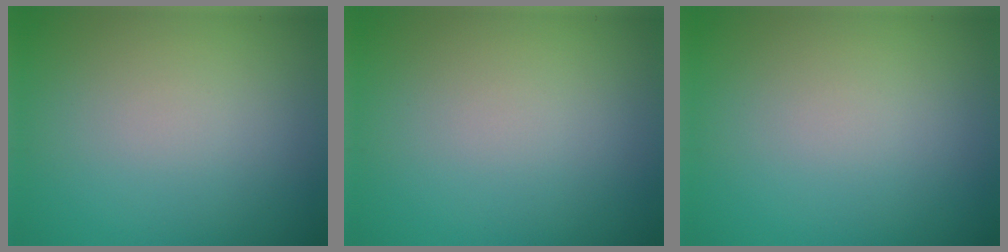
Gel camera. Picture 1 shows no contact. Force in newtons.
{"total": 0.0}
{"total": 0.0}